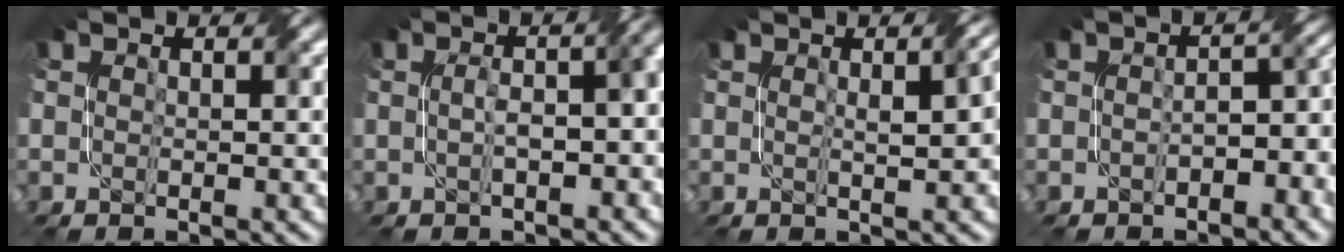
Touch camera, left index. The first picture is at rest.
{"total": 7.5, "force": [-0.5, 3.4, 6.7], "torque": [-0.055, 0.010, -0.014]}
{"total": 4.1, "force": [0.8, 1.0, 3.9], "torque": [-0.035, 0.016, 0.011]}
{"total": 4.4, "force": [-1.8, 2.1, 3.4], "torque": [-0.035, 0.005, -0.032]}